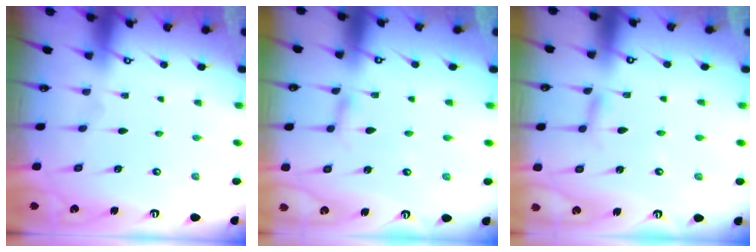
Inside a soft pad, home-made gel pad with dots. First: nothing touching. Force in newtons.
{"total": 2.1, "press": 2.1, "slide": 0.1}
{"total": 2.8, "press": 2.7, "slide": 0.3}